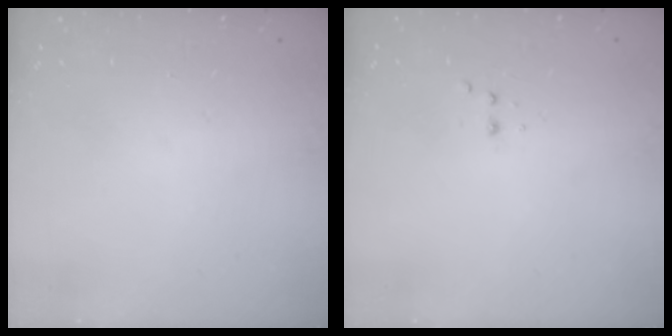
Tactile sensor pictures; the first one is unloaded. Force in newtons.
{"total": 2.5, "press": 2.4, "slide": 0.5}